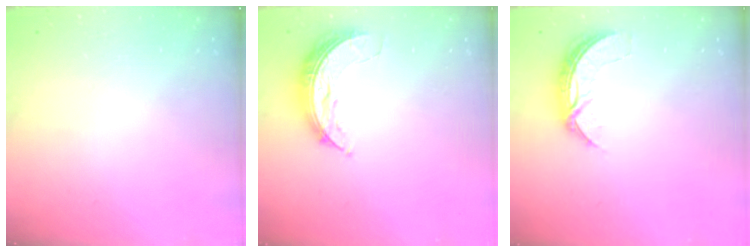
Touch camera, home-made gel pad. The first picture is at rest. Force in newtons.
{"total": 7.6, "press": 7.6, "slide": 0.1}
{"total": 6.8, "press": 6.8, "slide": 0.7}